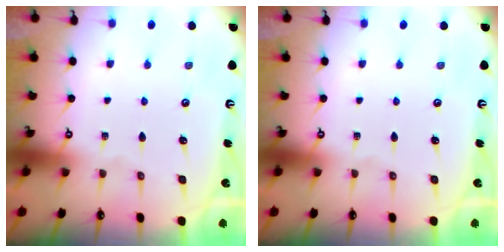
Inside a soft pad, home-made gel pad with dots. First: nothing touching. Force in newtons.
{"total": 0.0}